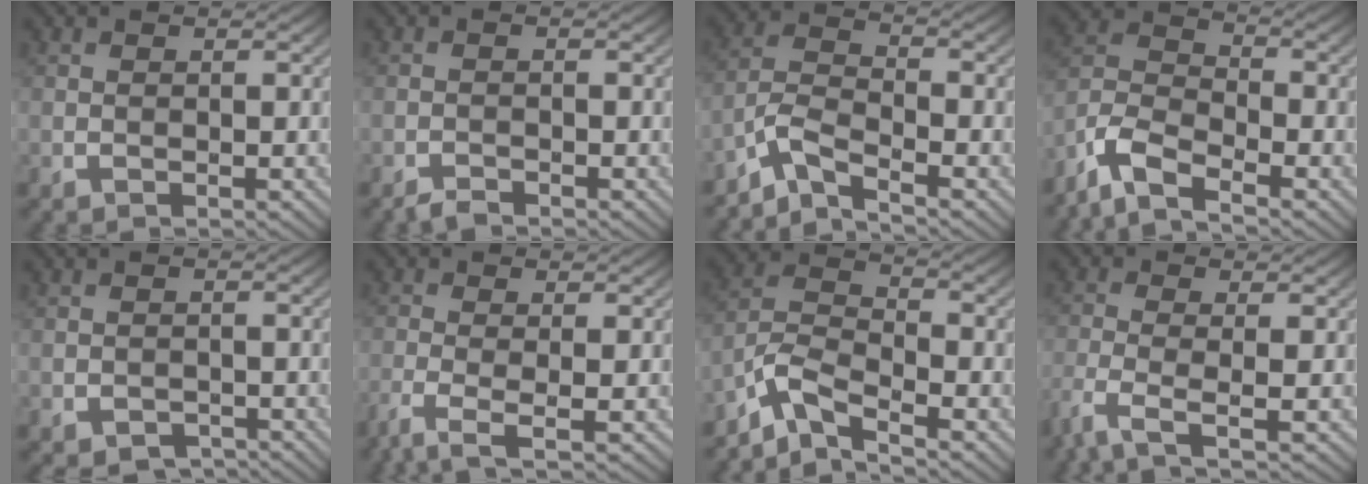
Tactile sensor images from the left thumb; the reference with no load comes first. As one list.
[{"total": 1.2, "force": [-1.2, 0.0, 0.1], "torque": [-0.002, 0.003, -0.026]}, {"total": 4.7, "force": [-3.9, 1.0, 2.4], "torque": [-0.056, -0.002, -0.094]}, {"total": 7.8, "force": [-5.8, 2.6, 4.5], "torque": [-0.099, -0.005, -0.139]}, {"total": 1.4, "force": [-1.2, 0.8, 0.2], "torque": [-0.002, 0.000, -0.019]}, {"total": 3.4, "force": [-1.9, 0.8, 2.7], "torque": [-0.059, -0.004, -0.048]}, {"total": 6.1, "force": [-5.0, 1.5, 3.3], "torque": [-0.076, 0.000, -0.117]}, {"total": 4.3, "force": [-2.5, 1.0, 3.4], "torque": [-0.080, -0.005, -0.065]}]